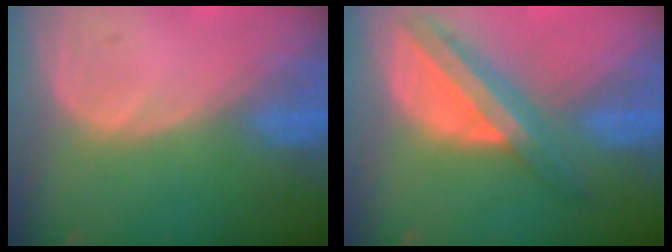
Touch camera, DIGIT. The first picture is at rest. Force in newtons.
{"total": 8.3, "press": 7.0, "slide": 4.4}